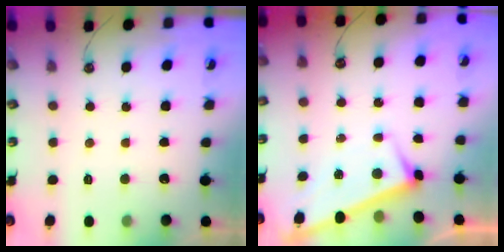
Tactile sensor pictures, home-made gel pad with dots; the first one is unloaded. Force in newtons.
{"total": 3.5, "press": 3.5, "slide": 0.2}